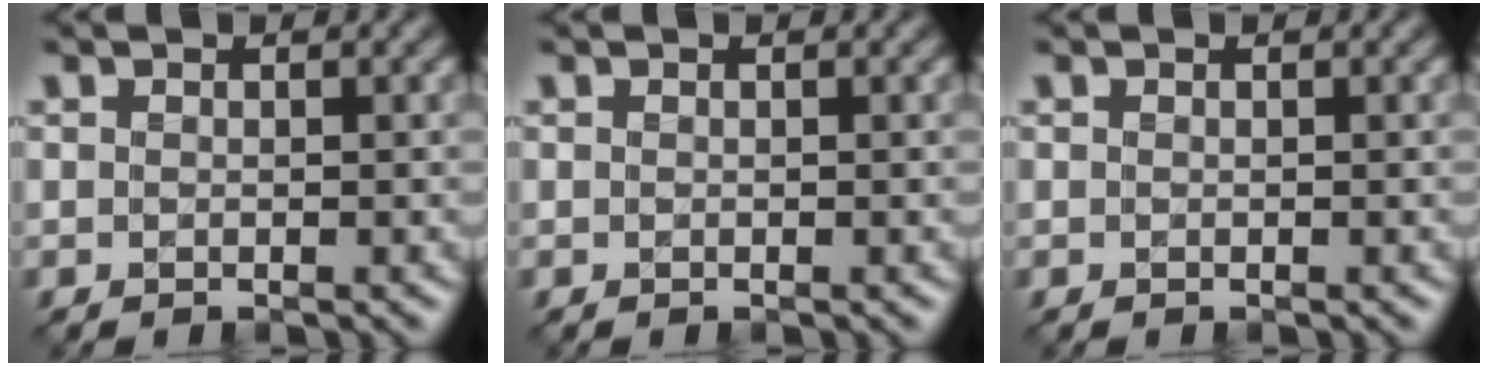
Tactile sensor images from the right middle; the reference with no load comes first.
{"total": 0.0}
{"total": 0.0}